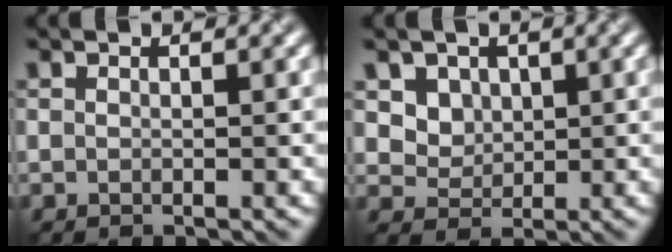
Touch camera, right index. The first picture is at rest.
{"total": 3.8, "force": [1.7, 3.0, 1.5], "torque": [-0.042, -0.012, 0.049]}